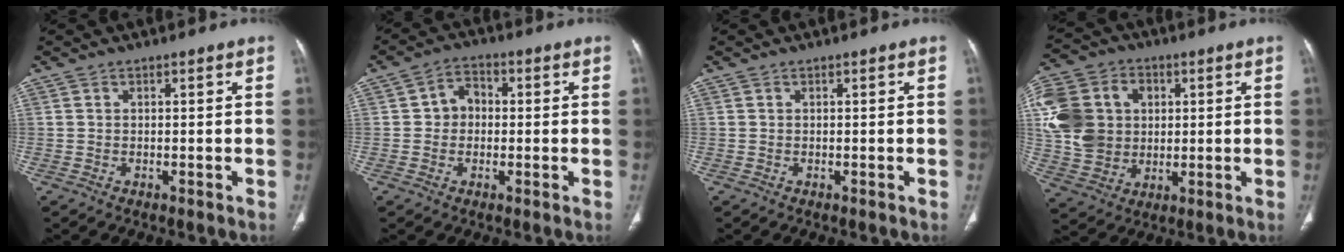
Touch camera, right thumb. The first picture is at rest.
{"total": 5.0, "force": [0.1, 4.2, 2.7], "torque": [-0.022, 0.016, -0.007]}
{"total": 0.0}
{"total": 17.4, "force": [2.6, 14.4, 9.5], "torque": [-0.183, 0.015, 0.054]}